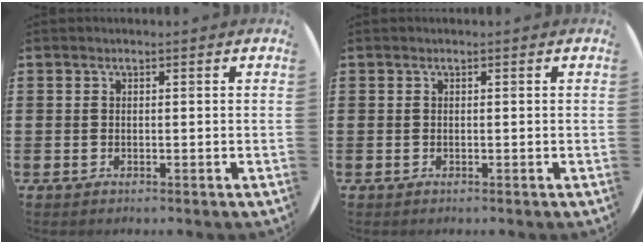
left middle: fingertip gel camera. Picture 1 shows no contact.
{"total": 0.0}